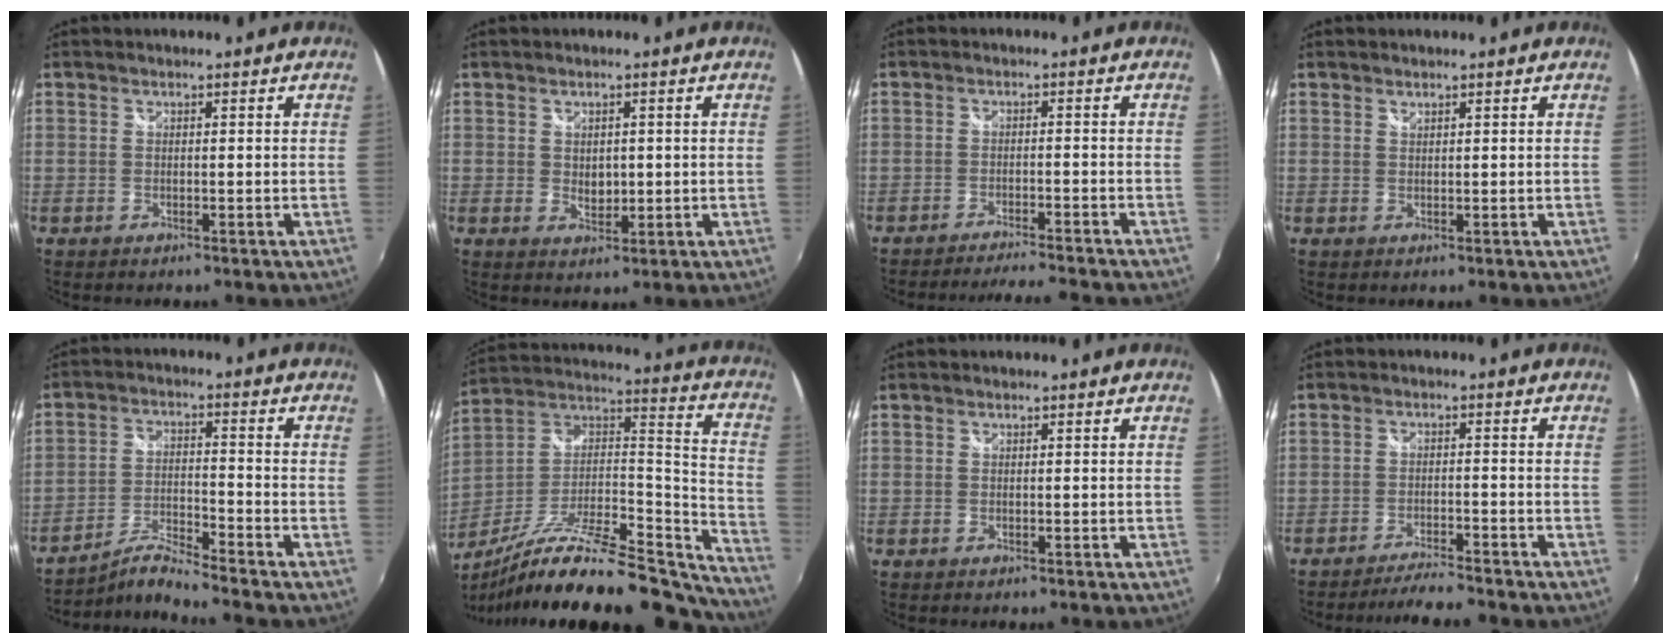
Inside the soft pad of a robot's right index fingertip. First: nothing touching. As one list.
[{"total": 3.0, "force": [0.3, 2.2, 2.0], "torque": [-0.028, -0.002, 0.007]}, {"total": 9.2, "force": [-8.5, -0.3, 3.5], "torque": [-0.074, -0.004, -0.126]}, {"total": 0.6, "force": [0.6, 0.1, 0.1], "torque": [-0.001, 0.001, 0.011]}, {"total": 6.8, "force": [-6.3, -2.0, 1.4], "torque": [-0.046, 0.013, -0.122]}, {"total": 29.2, "force": [-22.9, 8.2, 16.1], "torque": [-0.231, -0.010, -0.356]}, {"total": 0.0}, {"total": 6.9, "force": [-6.5, 0.0, 2.3], "torque": [-0.056, -0.001, -0.102]}]